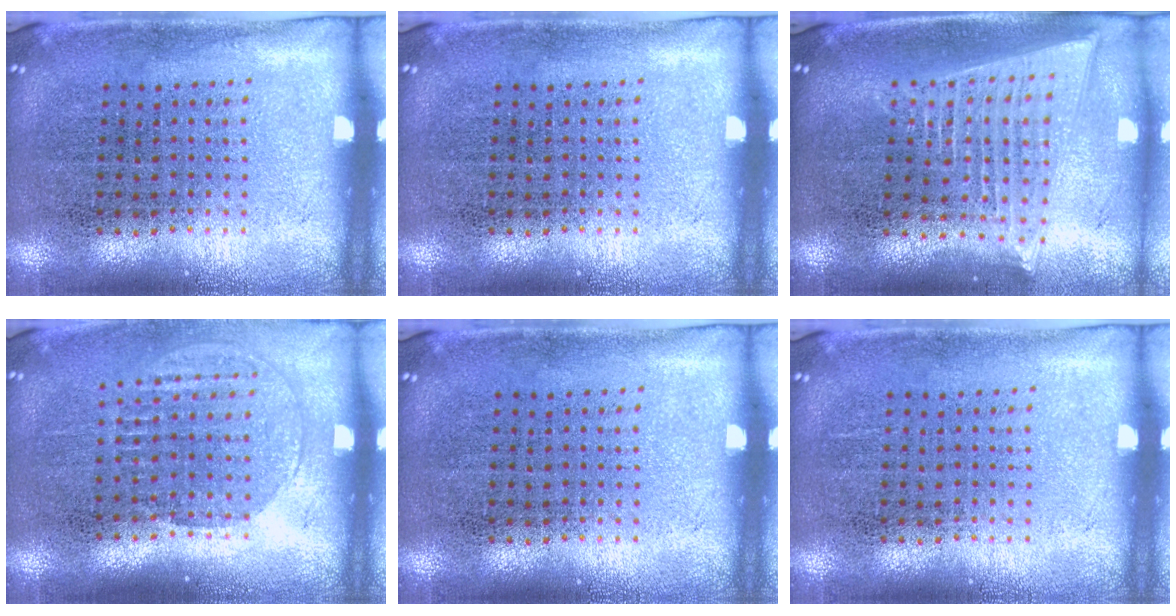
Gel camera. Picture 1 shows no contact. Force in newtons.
{"total": 0.0}
{"total": 2.1, "press": 1.8, "slide": 1.1}
{"total": 1.4, "press": 1.2, "slide": 0.7}
{"total": 0.0}
{"total": 0.0}